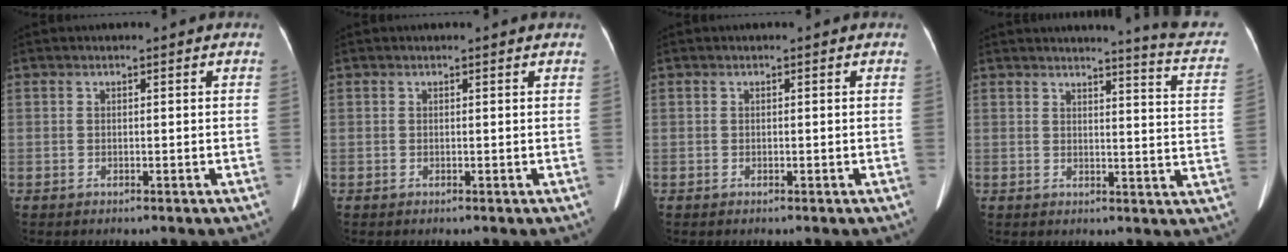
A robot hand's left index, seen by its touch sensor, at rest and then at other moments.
{"total": 0.7, "force": [0.7, 0.0, 0.1], "torque": [-0.008, -0.002, 0.004]}
{"total": 0.0}
{"total": 10.6, "force": [9.9, -0.4, 3.8], "torque": [-0.039, -0.061, 0.087]}